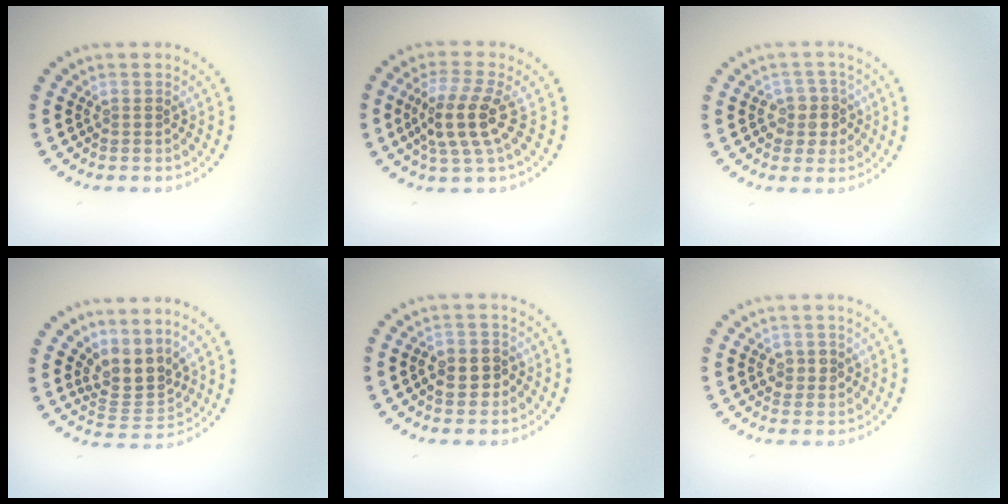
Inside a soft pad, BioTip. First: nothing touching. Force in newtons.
{"total": 4.3, "press": 3.7, "slide": 2.1}
{"total": 2.5, "press": 2.2, "slide": 1.0}
{"total": 3.5, "press": 2.6, "slide": 2.3}
{"total": 2.8, "press": 2.7, "slide": 0.6}
{"total": 1.8, "press": 1.8, "slide": 0.1}